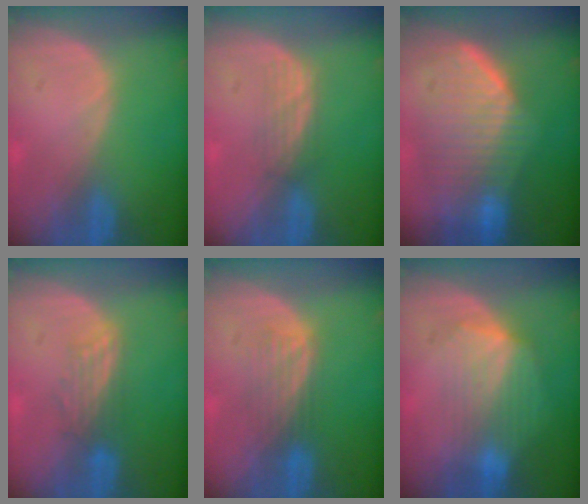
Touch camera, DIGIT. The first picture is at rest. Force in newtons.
{"total": 2.9, "press": 2.6, "slide": 1.4}
{"total": 9.8, "press": 9.0, "slide": 3.8}
{"total": 3.2, "press": 3.1, "slide": 0.7}
{"total": 4.4, "press": 3.7, "slide": 2.4}
{"total": 7.3, "press": 7.0, "slide": 1.8}